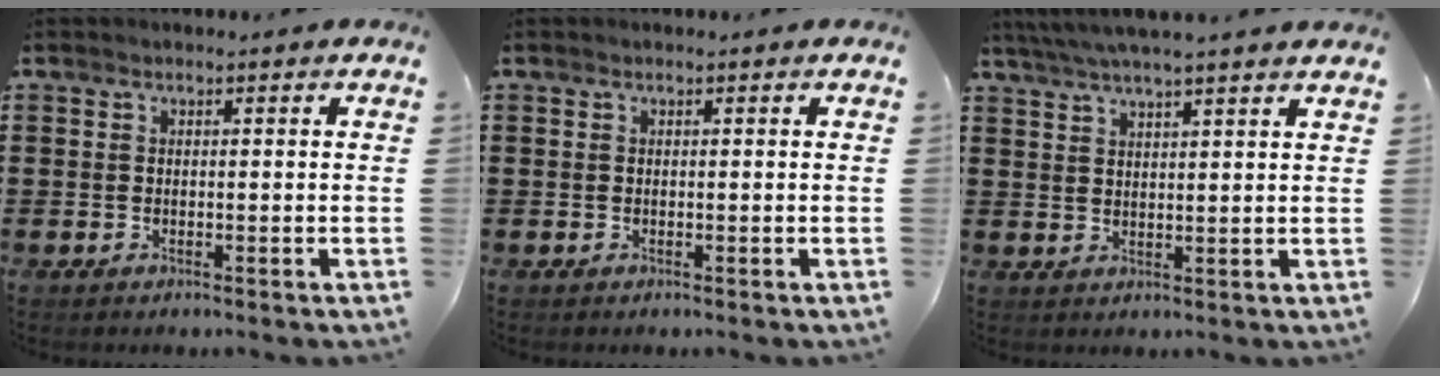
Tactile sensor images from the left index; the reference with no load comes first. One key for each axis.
{"total": 0.0}
{"total": 4.1, "fx": 3.7, "fy": -0.4, "fz": 1.8, "tx": -0.045, "ty": -0.009, "tz": 0.066}